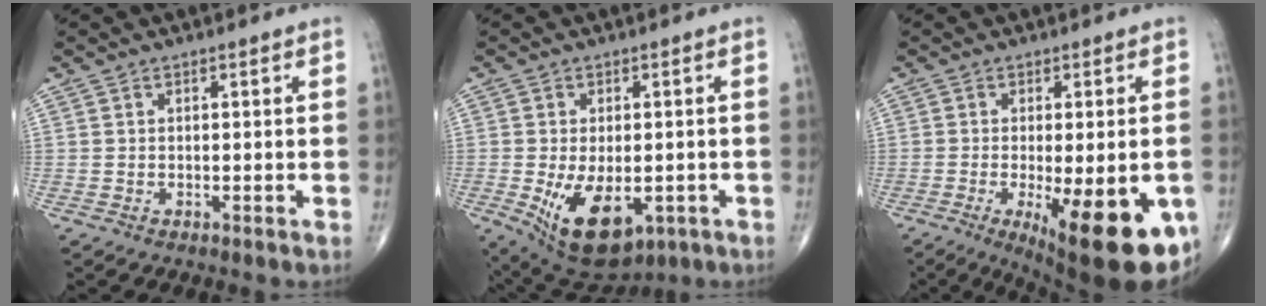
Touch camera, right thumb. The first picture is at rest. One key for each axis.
{"total": 13.1, "fx": -4.0, "fy": 7.3, "fz": 10.1, "tx": -0.160, "ty": -0.009, "tz": -0.041}
{"total": 19.1, "fx": -7.0, "fy": 6.5, "fz": 16.6, "tx": -0.182, "ty": -0.018, "tz": -0.083}